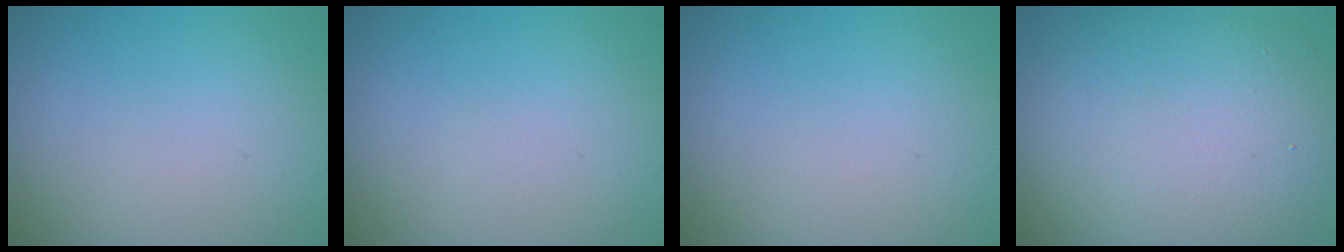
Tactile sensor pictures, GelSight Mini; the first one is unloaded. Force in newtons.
{"total": 0.0}
{"total": 0.0}
{"total": 12.8, "press": 12.8, "slide": 0.7}